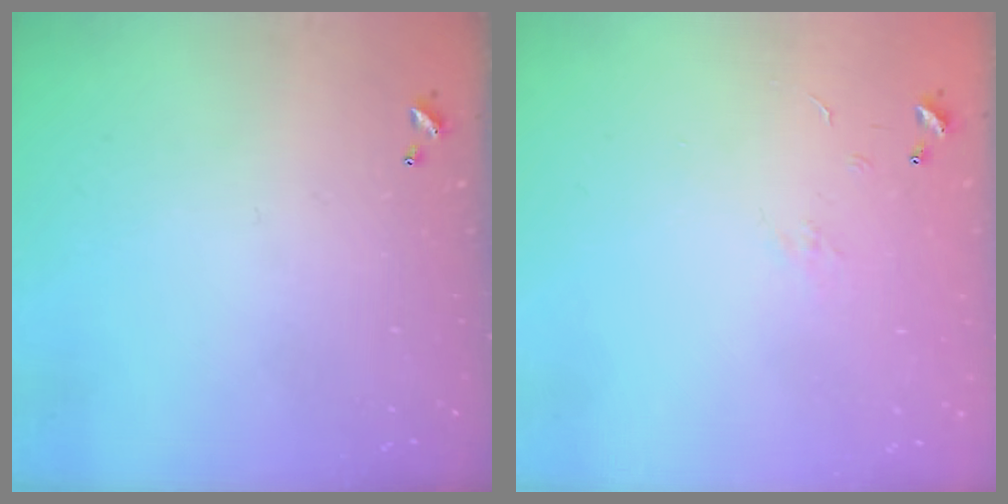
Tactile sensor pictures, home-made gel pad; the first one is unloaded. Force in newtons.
{"total": 4.7, "press": 4.6, "slide": 0.7}